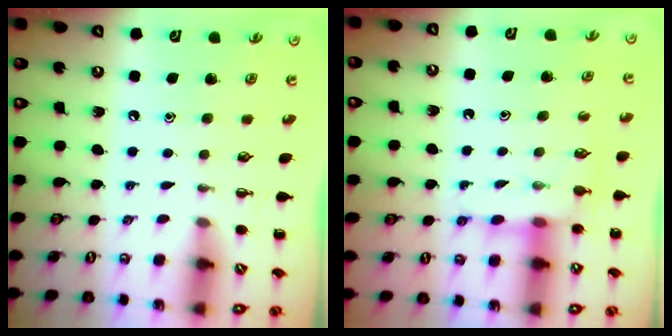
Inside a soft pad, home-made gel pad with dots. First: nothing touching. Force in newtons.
{"total": 8.0, "press": 8.0, "slide": 0.7}